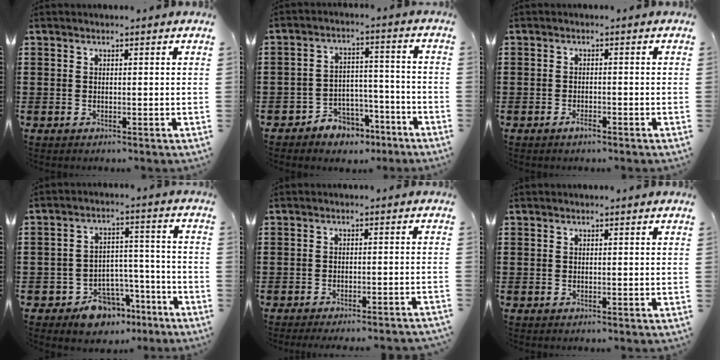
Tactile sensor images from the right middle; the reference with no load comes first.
{"total": 4.9, "force": [-4.3, 2.5, 0.3], "torque": [-0.013, 0.016, -0.086]}
{"total": 1.5, "force": [-1.1, 0.4, 0.9], "torque": [-0.020, -0.002, -0.021]}
{"total": 8.3, "force": [-6.8, 4.3, 2.3], "torque": [-0.031, 0.043, -0.122]}
{"total": 2.0, "force": [-1.9, -0.3, 0.5], "torque": [-0.009, 0.001, -0.038]}
{"total": 0.0}